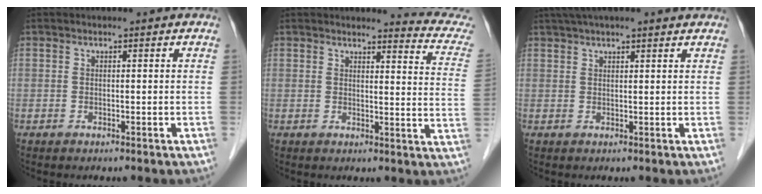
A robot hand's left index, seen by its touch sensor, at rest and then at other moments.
{"total": 9.4, "force": [9.4, -0.2, 0.9], "torque": [0.000, -0.083, 0.078]}
{"total": 8.6, "force": [7.1, 1.2, 4.8], "torque": [-0.079, 0.044, 0.101]}